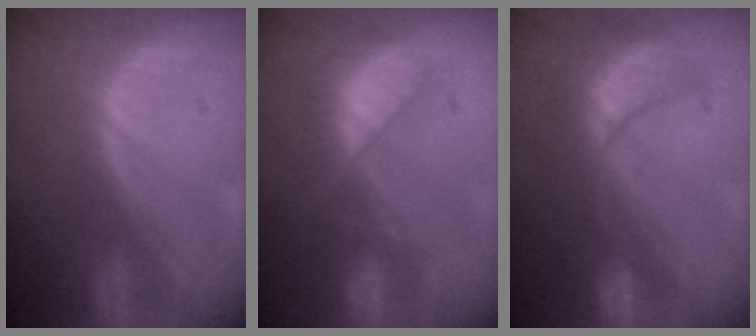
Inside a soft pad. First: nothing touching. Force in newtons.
{"total": 7.1, "press": 7.0, "slide": 1.3}
{"total": 8.1, "press": 8.1, "slide": 0.8}